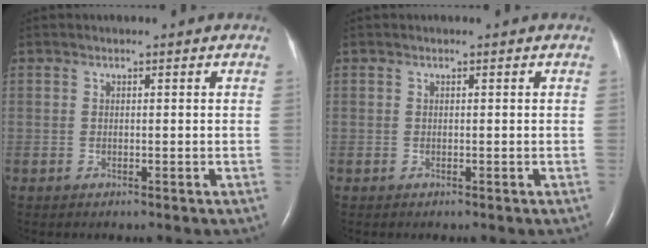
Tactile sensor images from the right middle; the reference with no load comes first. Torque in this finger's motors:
{"motor_torque": [0.01, 0.00, 0.00, 0.00]}